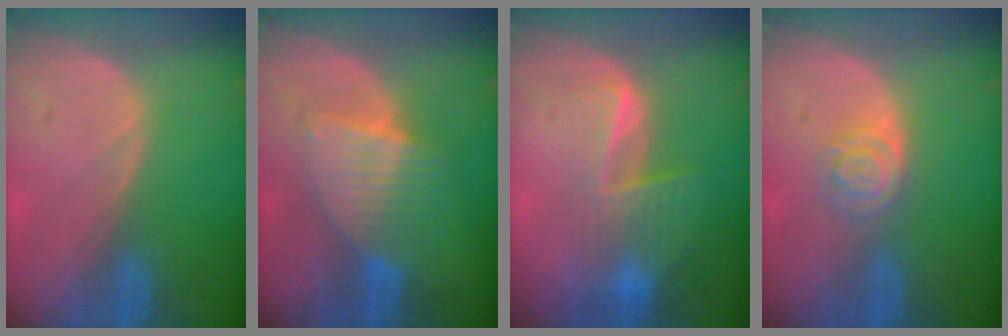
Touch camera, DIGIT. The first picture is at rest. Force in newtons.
{"total": 6.1, "press": 6.1, "slide": 0.5}
{"total": 6.8, "press": 6.3, "slide": 2.4}
{"total": 4.2, "press": 3.7, "slide": 2.0}